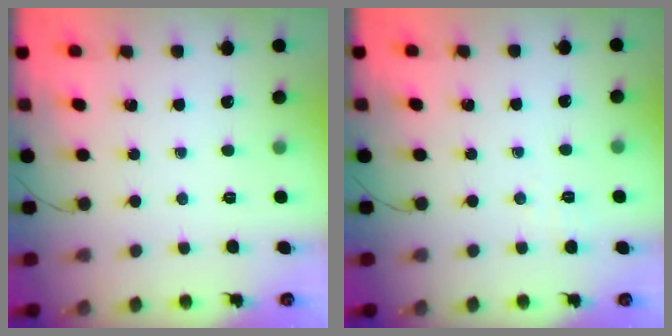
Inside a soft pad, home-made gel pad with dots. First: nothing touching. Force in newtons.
{"total": 1.4, "press": 0.5, "slide": 1.3}